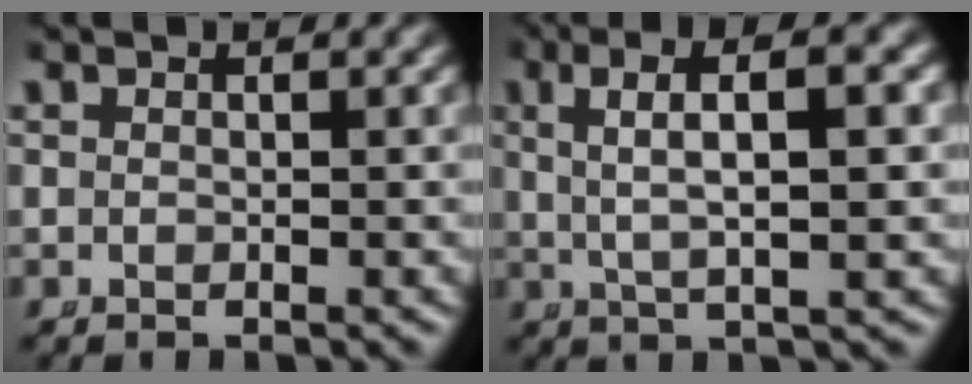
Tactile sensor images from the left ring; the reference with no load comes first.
{"total": 5.9, "force": [2.7, 0.9, 5.1], "torque": [-0.079, 0.020, 0.043]}